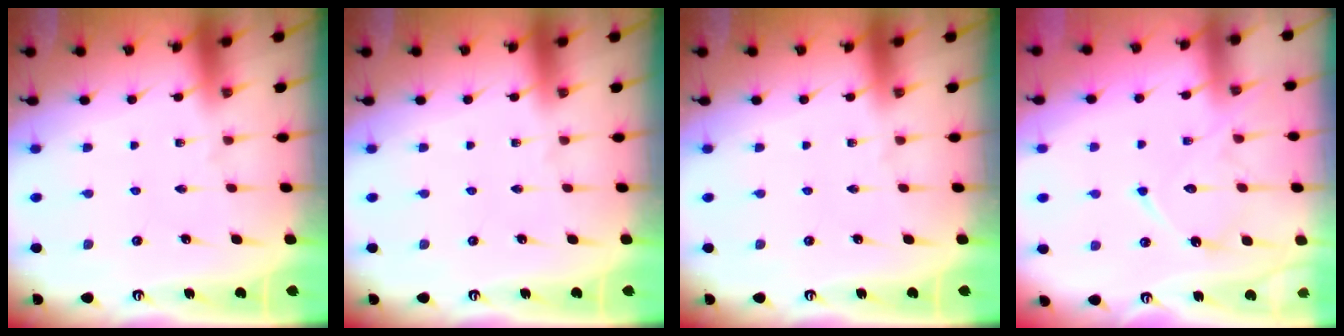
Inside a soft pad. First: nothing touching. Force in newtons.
{"total": 0.0}
{"total": 0.0}
{"total": 12.8, "press": 12.8, "slide": 1.2}